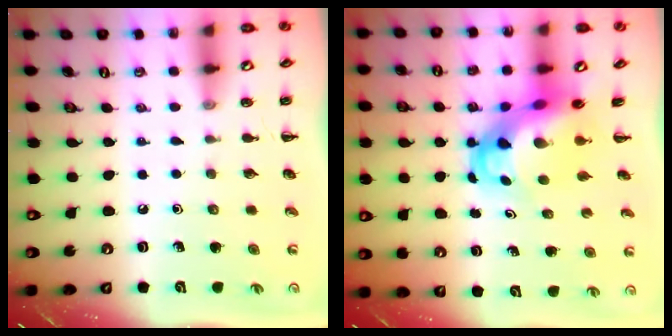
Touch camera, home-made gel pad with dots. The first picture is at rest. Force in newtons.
{"total": 6.4, "press": 6.1, "slide": 2.1}